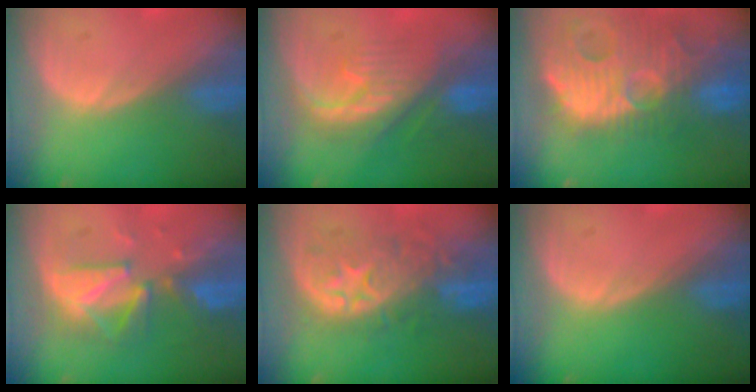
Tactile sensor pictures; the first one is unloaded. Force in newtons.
{"total": 7.9, "press": 7.9, "slide": 1.1}
{"total": 14.7, "press": 12.6, "slide": 7.6}
{"total": 8.0, "press": 8.0, "slide": 0.6}
{"total": 9.9, "press": 9.2, "slide": 3.5}
{"total": 0.0}